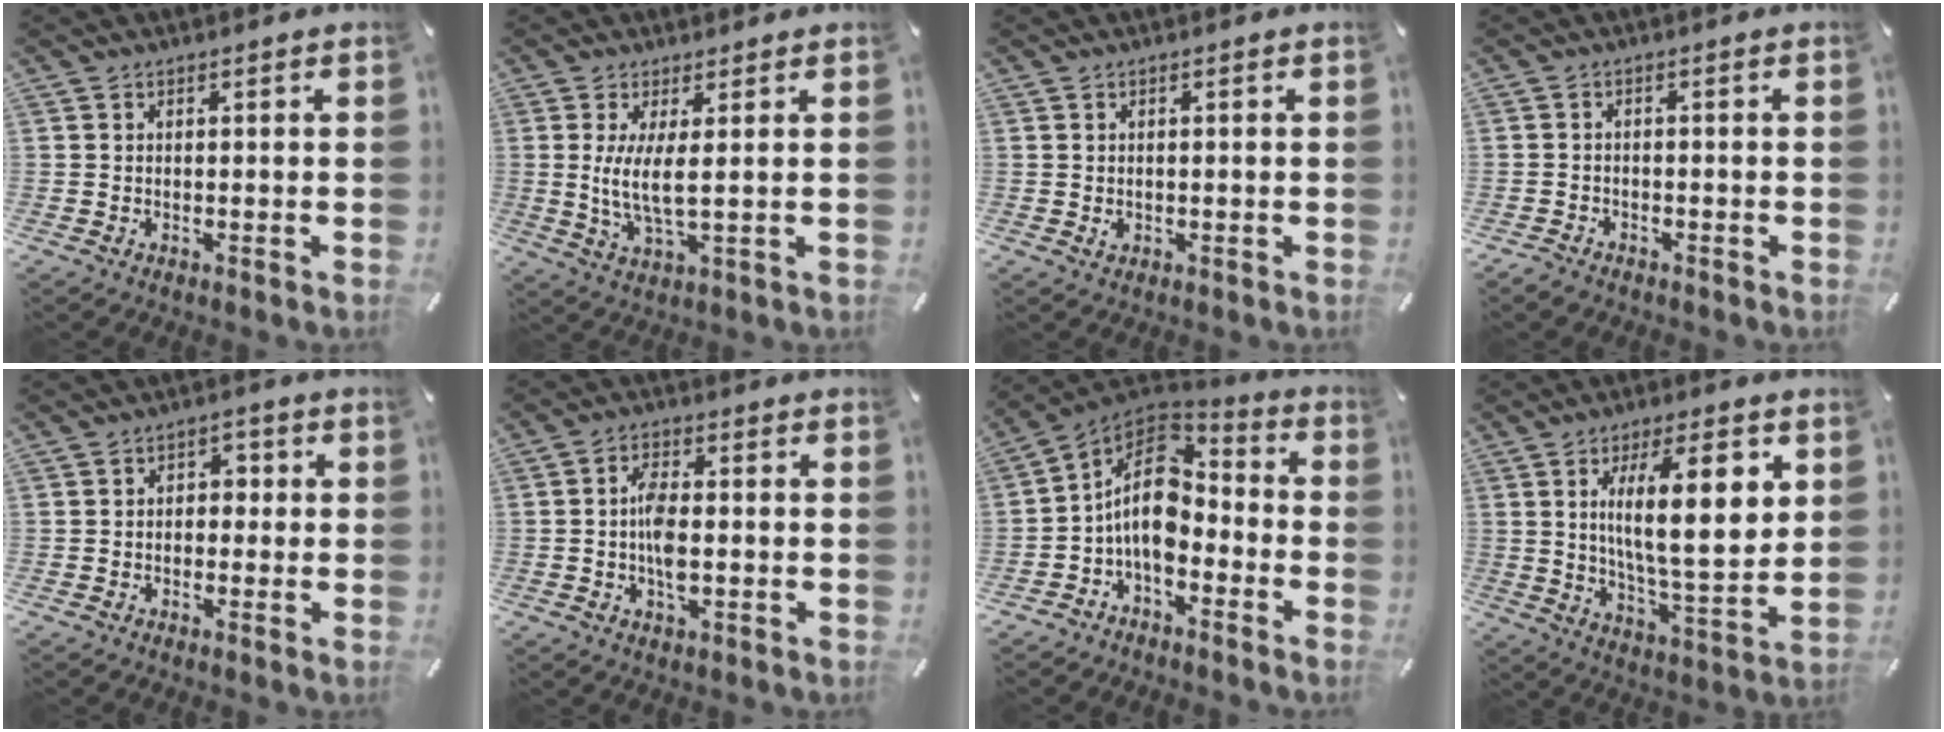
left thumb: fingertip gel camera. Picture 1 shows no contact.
{"total": 7.2, "force": [1.1, 1.5, 6.9], "torque": [-0.152, -0.012, 0.015]}
{"total": 0.8, "force": [0.1, 0.7, 0.4], "torque": [-0.008, 0.004, 0.001]}
{"total": 1.5, "force": [-1.3, 0.7, 0.1], "torque": [-0.003, 0.011, -0.030]}
{"total": 3.1, "force": [-1.2, 2.4, 1.5], "torque": [-0.020, 0.013, -0.030]}
{"total": 6.5, "force": [-0.9, 3.2, 5.6], "torque": [-0.117, 0.003, -0.018]}
{"total": 13.6, "force": [-2.3, 9.3, 9.6], "torque": [-0.183, 0.003, -0.041]}
{"total": 17.6, "force": [5.0, 5.9, 15.8], "torque": [-0.254, -0.008, 0.071]}